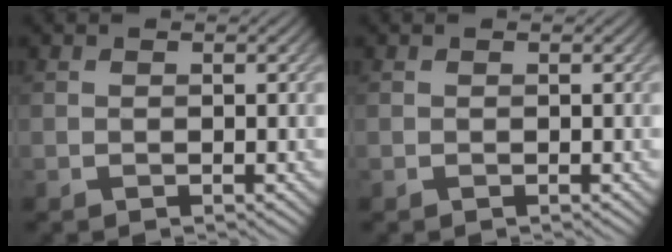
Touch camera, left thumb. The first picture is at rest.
{"total": 0.0}